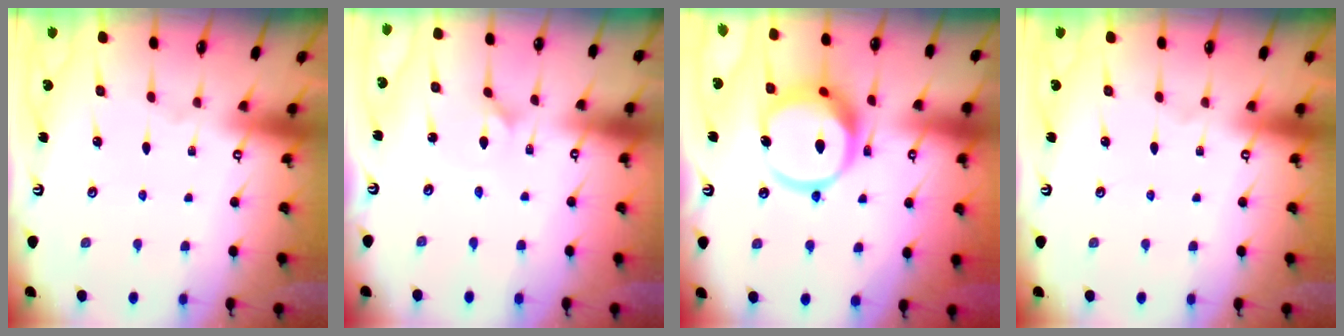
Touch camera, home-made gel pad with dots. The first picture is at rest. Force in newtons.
{"total": 1.3, "press": 1.3, "slide": 0.1}
{"total": 15.9, "press": 15.8, "slide": 1.9}
{"total": 0.0}